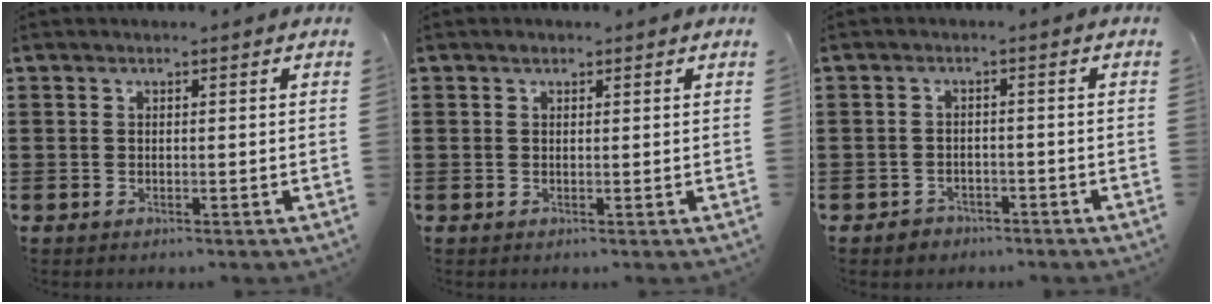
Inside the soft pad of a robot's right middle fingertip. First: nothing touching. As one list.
[{"total": 0.7, "force": [0.5, 0.4, 0.3], "torque": [-0.007, 0.002, 0.008]}, {"total": 1.7, "force": [-1.5, 0.8, 0.0], "torque": [-0.005, 0.004, -0.034]}]